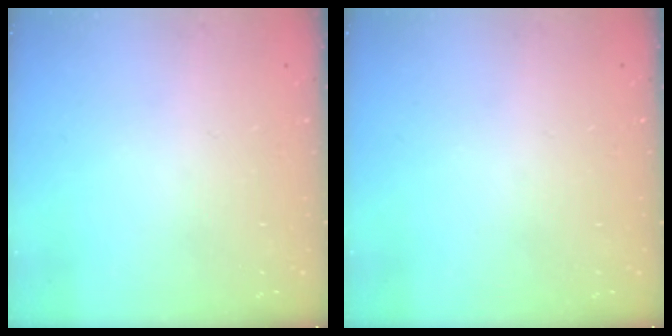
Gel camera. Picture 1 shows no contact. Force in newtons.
{"total": 0.0}